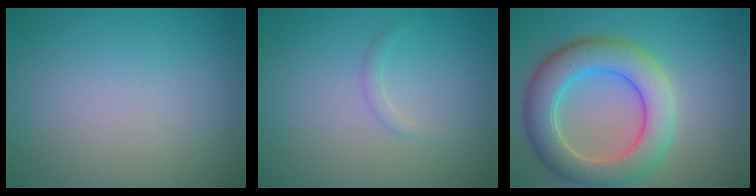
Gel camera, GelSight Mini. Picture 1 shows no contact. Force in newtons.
{"total": 0.7, "press": 0.7, "slide": 0.0}
{"total": 7.4, "press": 7.4, "slide": 0.5}